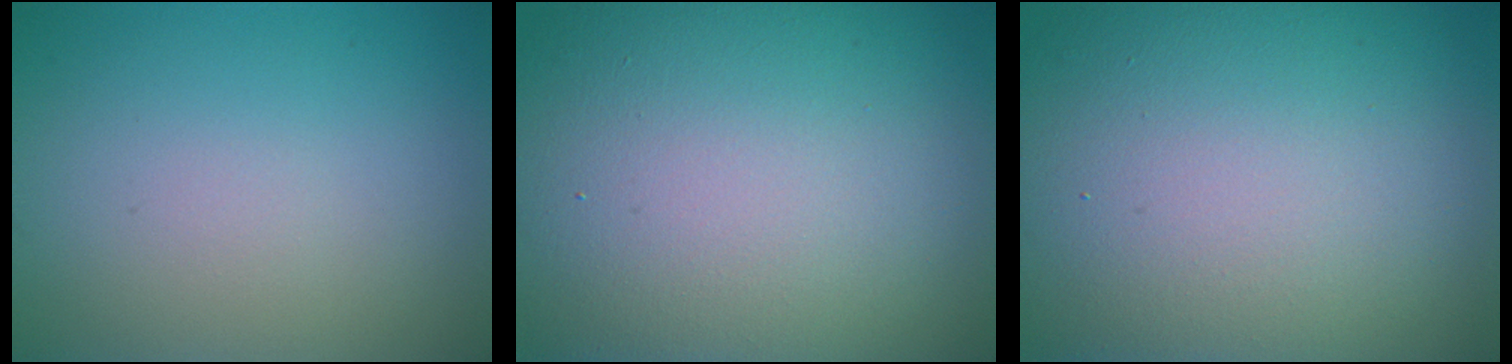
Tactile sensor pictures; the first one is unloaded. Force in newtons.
{"total": 20.1, "press": 20.0, "slide": 1.2}
{"total": 18.9, "press": 18.8, "slide": 1.2}